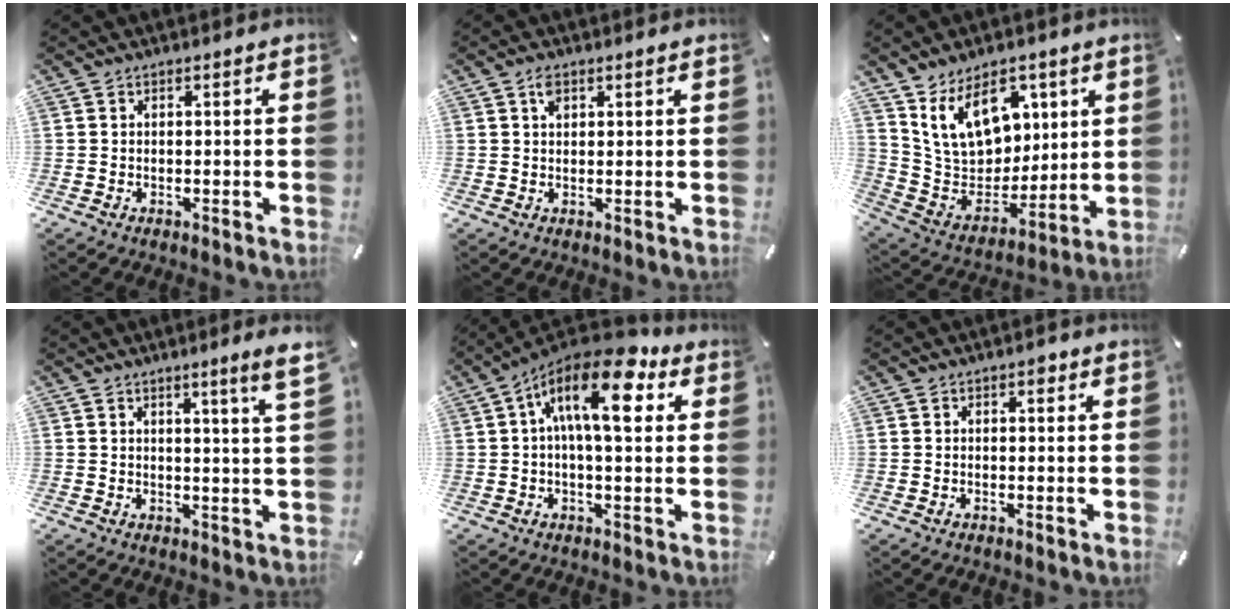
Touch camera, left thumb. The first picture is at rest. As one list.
[{"total": 2.1, "force": [1.1, 0.8, 1.5], "torque": [-0.033, 0.002, 0.020]}, {"total": 16.5, "force": [8.6, 11.5, 8.1], "torque": [-0.155, -0.041, 0.168]}, {"total": 6.2, "force": [3.4, -0.4, 5.2], "torque": [-0.080, -0.019, 0.051]}, {"total": 15.7, "force": [5.2, 6.1, 13.5], "torque": [-0.227, -0.021, 0.082]}, {"total": 1.3, "force": [0.5, 0.6, 1.0], "torque": [-0.012, 0.000, 0.007]}]